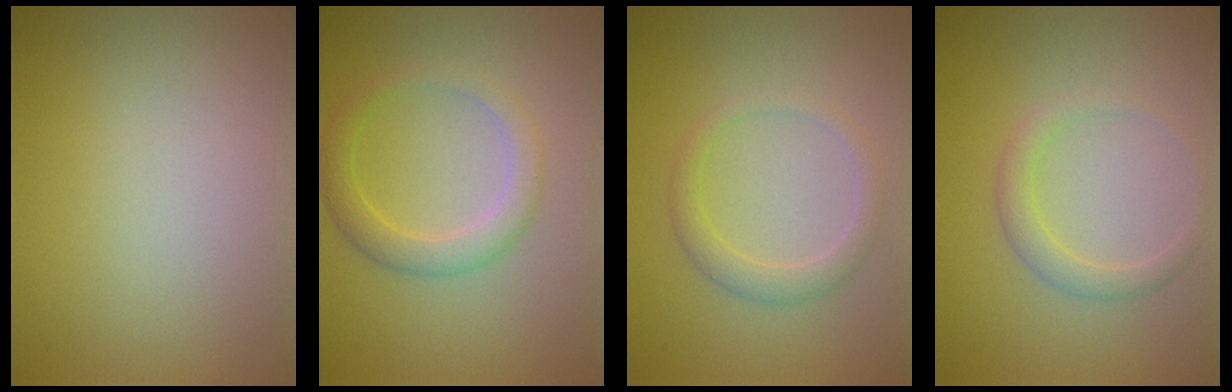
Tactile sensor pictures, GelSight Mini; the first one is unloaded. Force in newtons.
{"total": 2.7, "press": 2.7, "slide": 0.1}
{"total": 2.0, "press": 2.0, "slide": 0.1}
{"total": 1.7, "press": 1.7, "slide": 0.2}